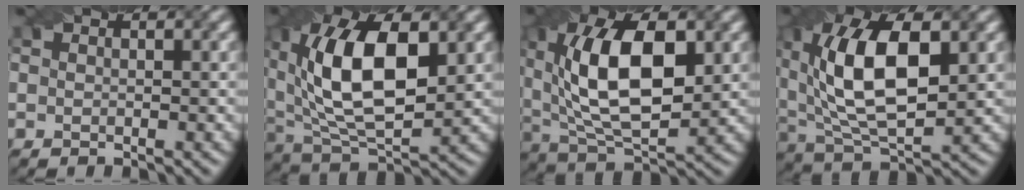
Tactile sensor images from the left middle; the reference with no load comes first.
{"total": 12.3, "force": [2.0, 6.5, 10.3], "torque": [-0.184, 0.011, 0.045]}
{"total": 11.5, "force": [1.6, 5.7, 9.8], "torque": [-0.169, 0.012, 0.036]}
{"total": 11.3, "force": [1.8, 5.6, 9.6], "torque": [-0.176, 0.013, 0.038]}